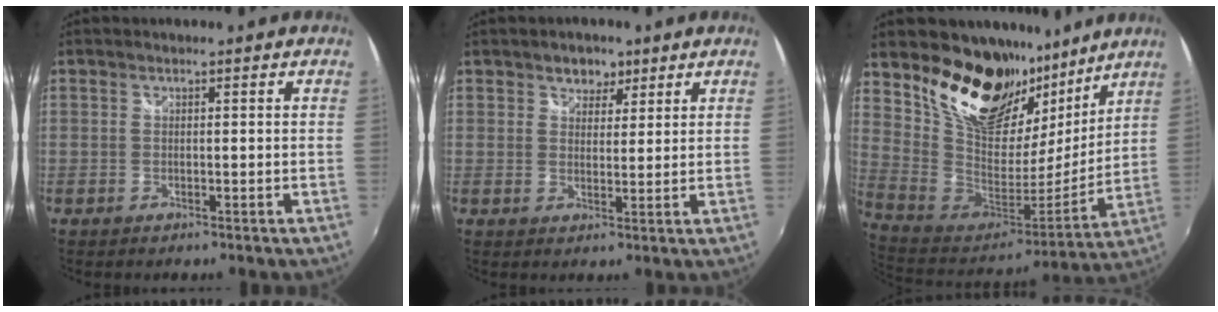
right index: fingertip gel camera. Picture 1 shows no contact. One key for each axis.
{"total": 3.8, "fx": 2.3, "fy": 2.8, "fz": 1.2, "tx": -0.008, "ty": 0.005, "tz": 0.035}
{"total": 24.4, "fx": 16.4, "fy": 13.2, "fz": 12.2, "tx": -0.246, "ty": 0.008, "tz": 0.307}